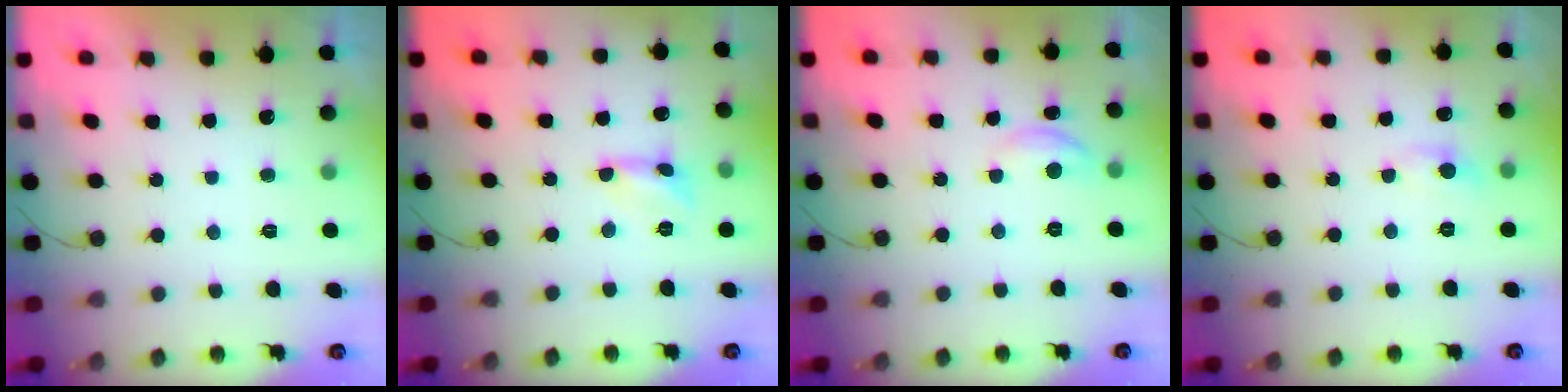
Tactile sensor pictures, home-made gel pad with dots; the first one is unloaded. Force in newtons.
{"total": 1.6, "press": 1.6, "slide": 0.1}
{"total": 4.7, "press": 4.6, "slide": 0.5}
{"total": 4.9, "press": 4.9, "slide": 0.6}